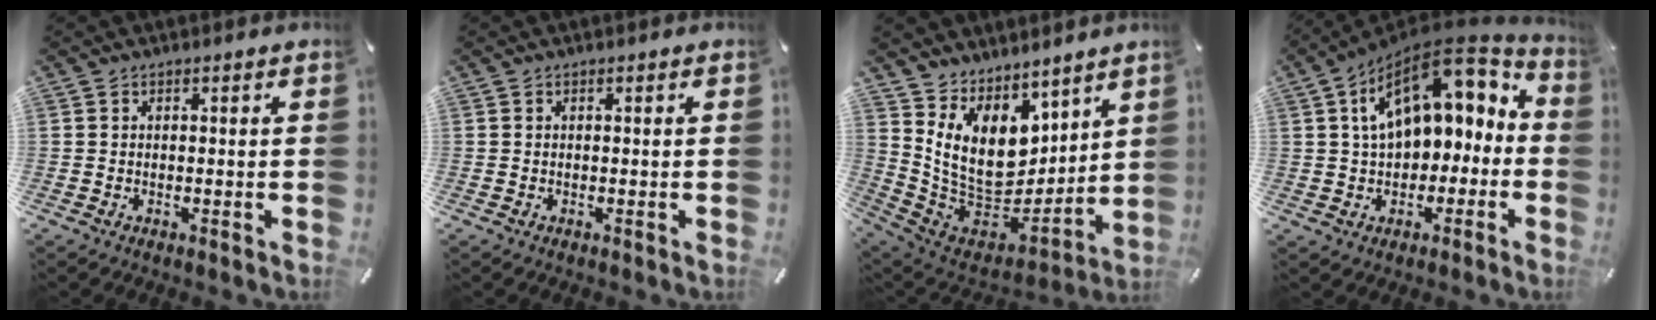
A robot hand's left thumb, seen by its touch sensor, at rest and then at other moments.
{"total": 0.0}
{"total": 14.7, "force": [6.7, 10.6, 7.8], "torque": [-0.171, -0.075, 0.134]}
{"total": 15.7, "force": [5.9, 9.9, 10.6], "torque": [-0.172, -0.028, 0.106]}